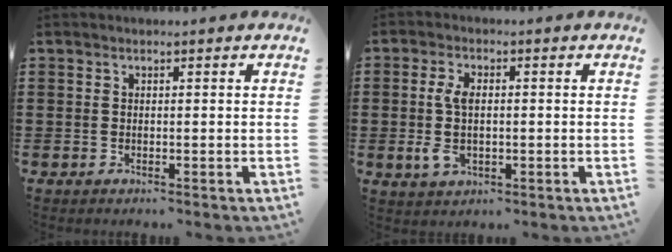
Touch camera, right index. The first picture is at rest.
{"total": 5.2, "force": [-0.4, 2.9, 4.4], "torque": [-0.103, 0.000, -0.014]}